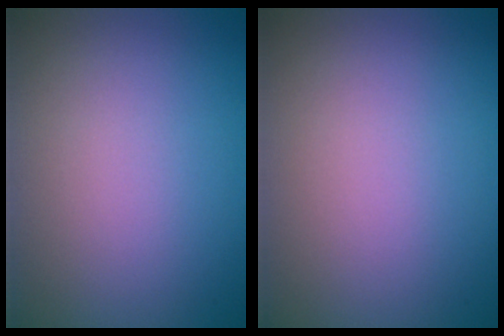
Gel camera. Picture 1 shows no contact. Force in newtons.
{"total": 0.0}